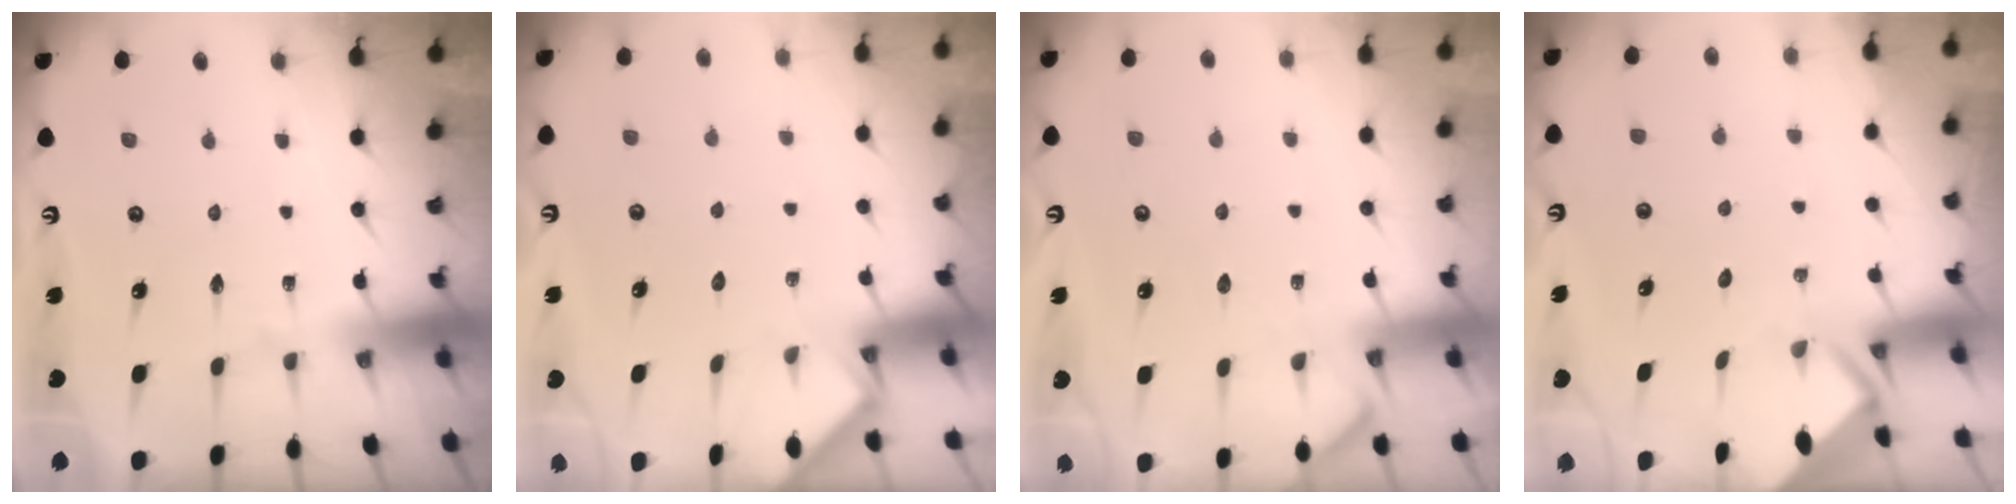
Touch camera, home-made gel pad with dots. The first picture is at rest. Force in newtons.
{"total": 2.5, "press": 2.5, "slide": 0.4}
{"total": 3.8, "press": 3.8, "slide": 0.6}
{"total": 3.0, "press": 3.0, "slide": 0.1}